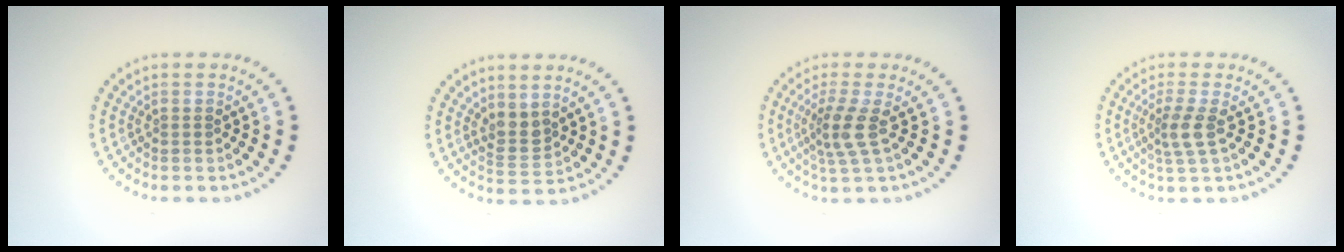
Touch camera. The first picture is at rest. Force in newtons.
{"total": 2.2, "press": 1.8, "slide": 1.2}
{"total": 2.9, "press": 2.2, "slide": 1.8}
{"total": 2.5, "press": 1.9, "slide": 1.6}